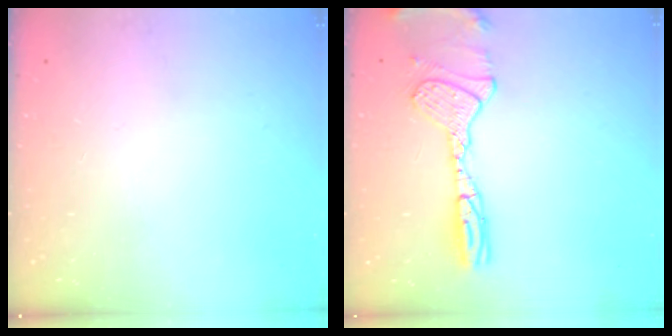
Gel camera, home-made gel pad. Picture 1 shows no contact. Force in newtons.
{"total": 13.4, "press": 13.1, "slide": 2.6}